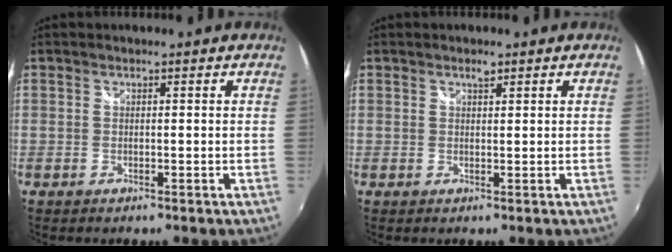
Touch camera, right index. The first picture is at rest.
{"total": 1.1, "force": [0.8, 0.4, 0.7], "torque": [-0.010, 0.003, 0.013]}